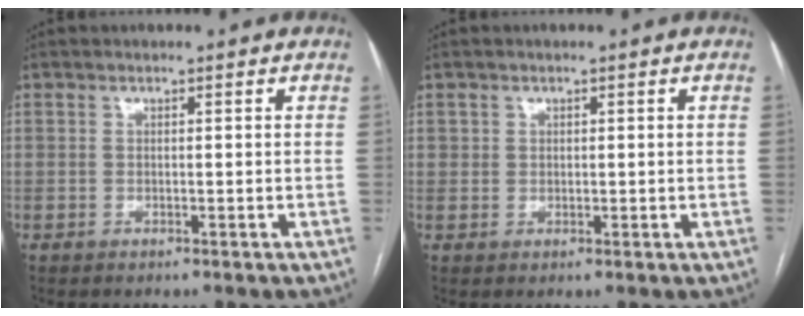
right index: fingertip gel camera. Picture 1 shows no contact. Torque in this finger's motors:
{"motor_torque": [-0.10, 0.10, -0.03, 0.00]}